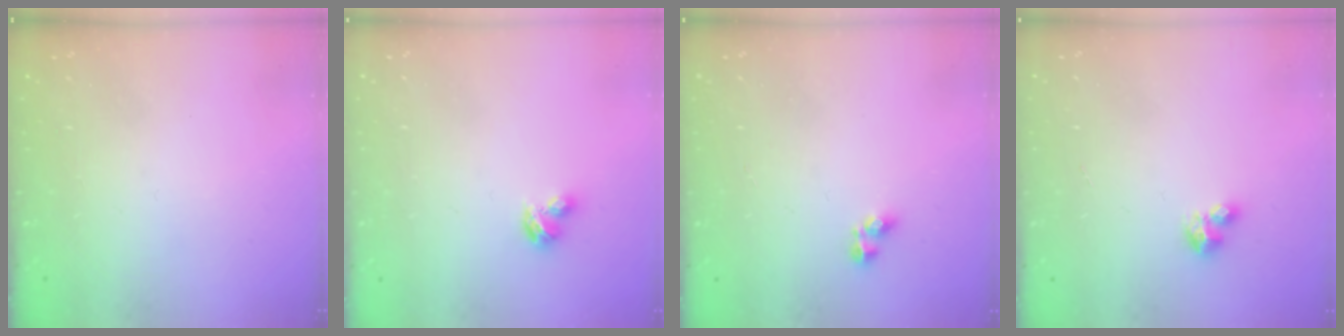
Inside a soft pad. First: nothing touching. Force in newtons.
{"total": 2.9, "press": 2.8, "slide": 0.5}
{"total": 3.0, "press": 2.9, "slide": 0.9}
{"total": 2.8, "press": 2.8, "slide": 0.2}